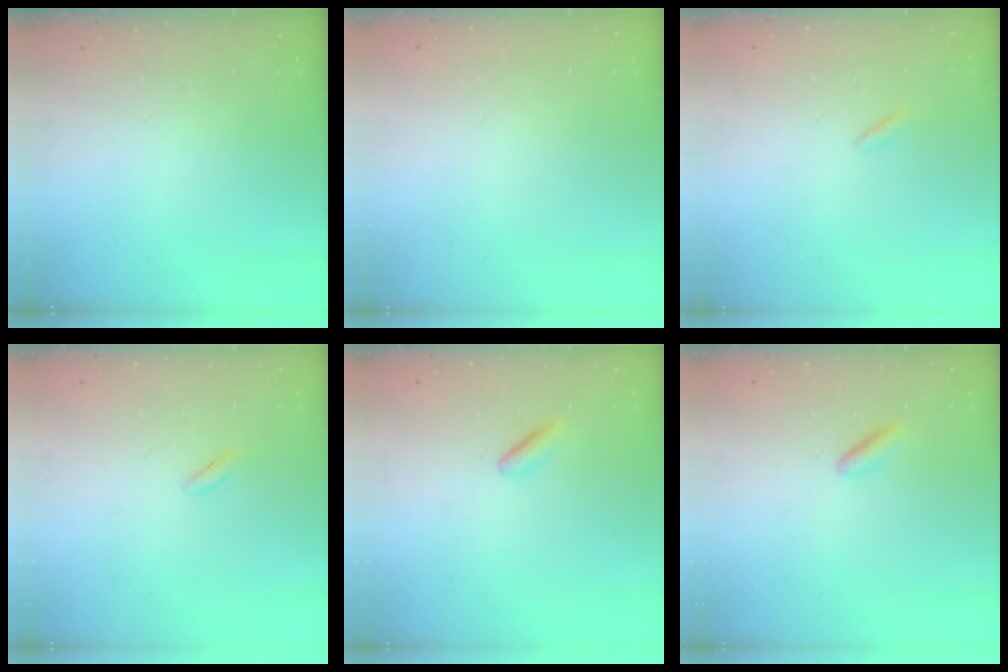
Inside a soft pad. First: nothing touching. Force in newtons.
{"total": 2.2, "press": 2.2, "slide": 0.1}
{"total": 1.8, "press": 1.6, "slide": 0.8}
{"total": 0.5, "press": 0.0, "slide": 0.5}
{"total": 2.5, "press": 2.4, "slide": 0.8}
{"total": 2.7, "press": 2.5, "slide": 0.9}